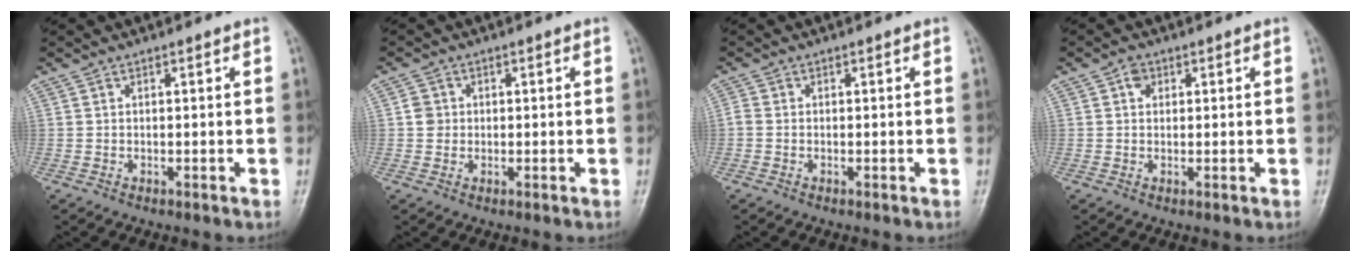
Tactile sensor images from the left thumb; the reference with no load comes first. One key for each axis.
{"total": 2.3, "fx": 0.1, "fy": 2.2, "fz": 0.6, "tx": 0.004, "ty": 0.005, "tz": 0.000}
{"total": 1.2, "fx": -0.3, "fy": 0.9, "fz": 0.7, "tx": -0.017, "ty": -0.001, "tz": -0.012}
{"total": 2.1, "fx": 0.7, "fy": 1.6, "fz": 1.0, "tx": -0.005, "ty": 0.001, "tz": 0.007}